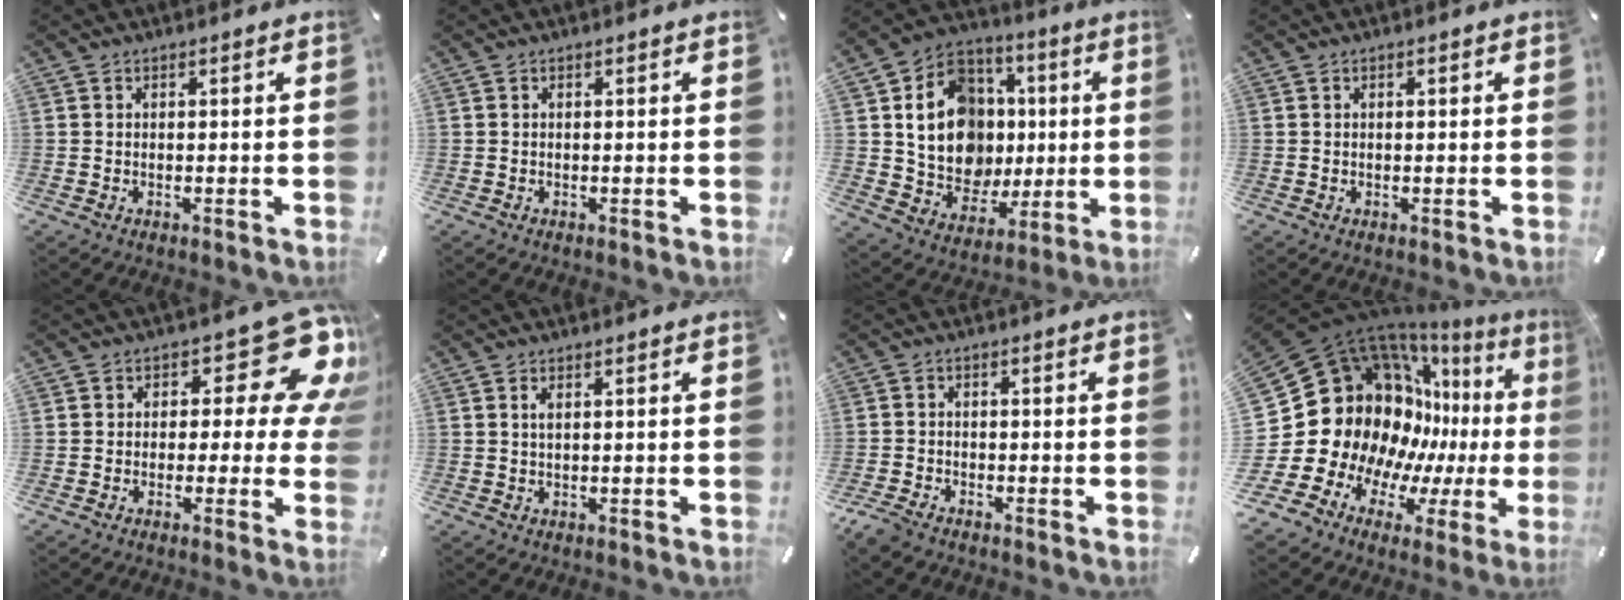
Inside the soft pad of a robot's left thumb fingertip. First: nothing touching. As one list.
[{"total": 0.0}, {"total": 18.1, "force": [1.3, 15.3, 9.7], "torque": [-0.179, 0.007, 0.036]}, {"total": 0.6, "force": [0.1, 0.3, 0.5], "torque": [-0.009, 0.003, 0.000]}, {"total": 15.1, "force": [5.6, 7.6, 11.8], "torque": [-0.148, -0.032, 0.088]}, {"total": 1.2, "force": [0.4, 0.2, 1.1], "torque": [-0.023, -0.001, 0.006]}, {"total": 3.0, "force": [-2.6, 1.0, 1.1], "torque": [-0.037, 0.007, -0.056]}, {"total": 23.7, "force": [2.4, 18.8, 14.2], "torque": [-0.232, -0.111, 0.109]}]